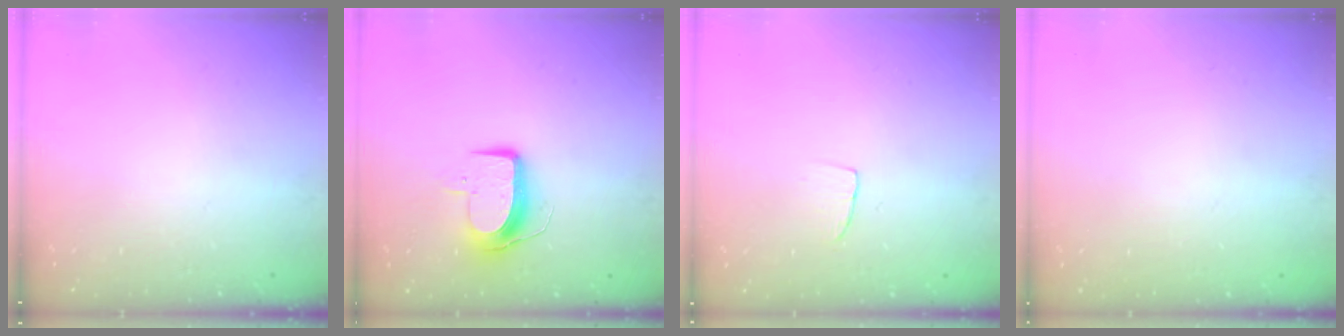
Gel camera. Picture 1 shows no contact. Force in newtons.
{"total": 9.5, "press": 9.5, "slide": 0.5}
{"total": 3.3, "press": 3.3, "slide": 0.2}
{"total": 0.0}